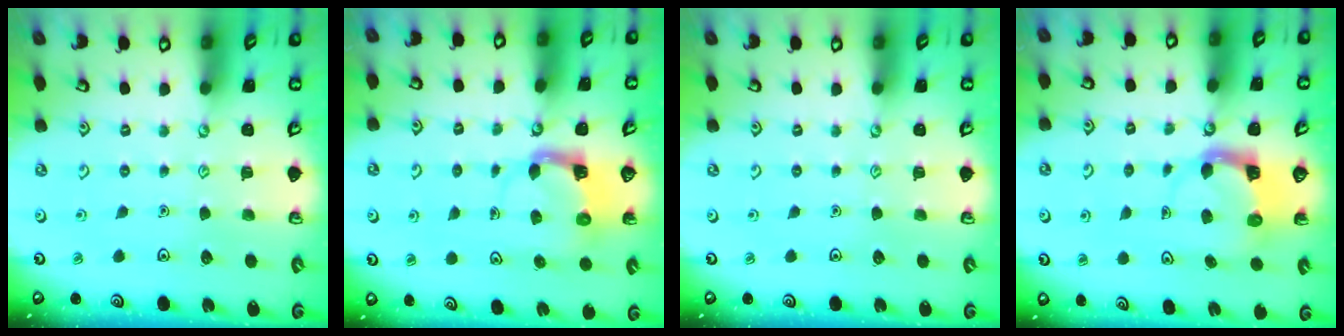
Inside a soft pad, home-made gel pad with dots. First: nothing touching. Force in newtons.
{"total": 4.0, "press": 3.9, "slide": 0.6}
{"total": 0.0}
{"total": 4.0, "press": 3.9, "slide": 0.4}